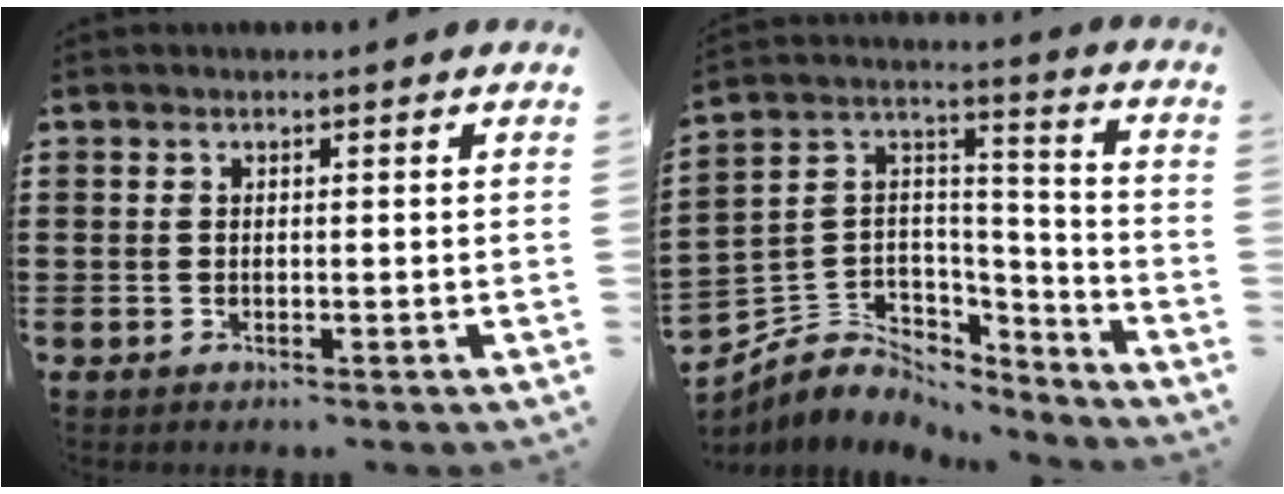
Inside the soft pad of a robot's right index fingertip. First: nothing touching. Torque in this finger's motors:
{"motor_torque": [-0.77, 0.59, -0.67, -0.21]}